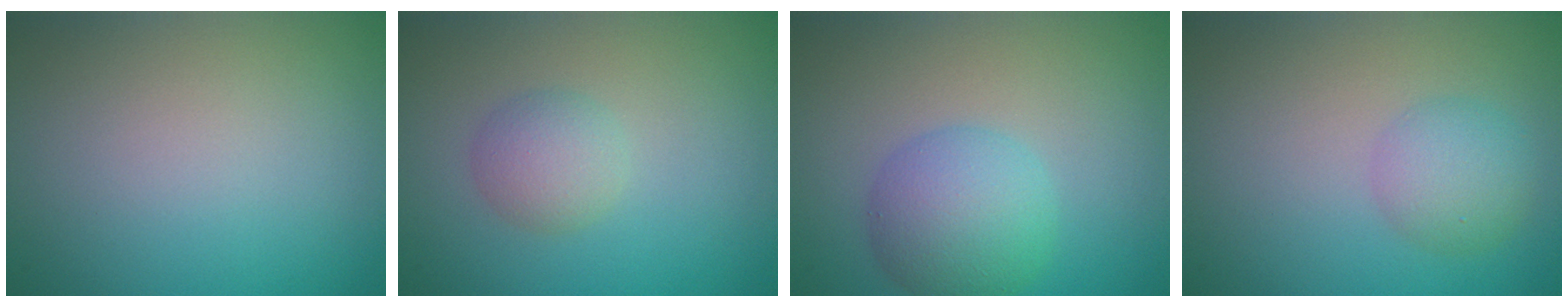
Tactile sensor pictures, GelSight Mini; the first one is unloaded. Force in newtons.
{"total": 2.3, "press": 2.3, "slide": 0.1}
{"total": 4.8, "press": 4.8, "slide": 0.0}
{"total": 2.8, "press": 2.8, "slide": 0.0}